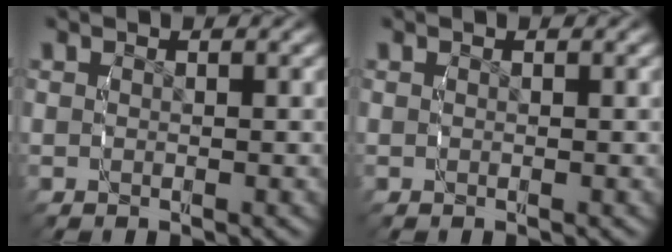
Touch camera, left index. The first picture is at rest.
{"total": 0.0}